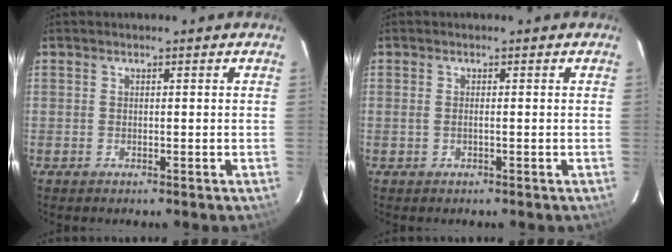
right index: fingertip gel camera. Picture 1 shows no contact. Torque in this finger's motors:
{"motor_torque": [0.17, 0.31, -0.02, 0.00]}